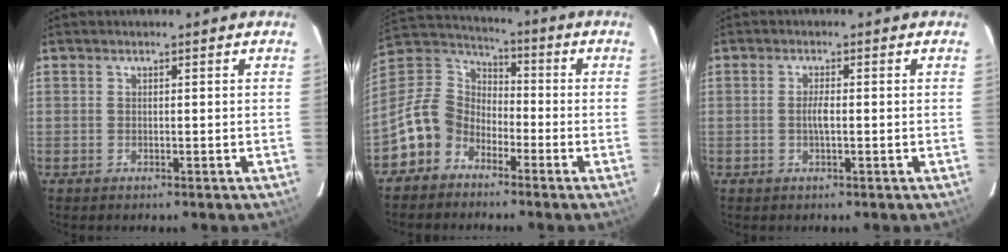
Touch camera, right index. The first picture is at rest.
{"total": 11.0, "force": [-6.6, 8.1, 3.5], "torque": [-0.091, 0.031, -0.135]}
{"total": 1.9, "force": [-0.3, 0.3, 1.9], "torque": [-0.037, 0.000, -0.007]}